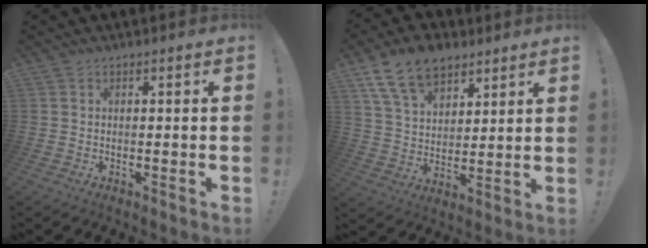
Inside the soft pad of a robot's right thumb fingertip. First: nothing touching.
{"total": 14.7, "force": [9.3, 8.9, 7.1], "torque": [-0.123, -0.048, 0.176]}